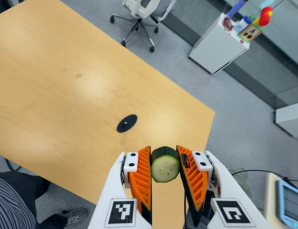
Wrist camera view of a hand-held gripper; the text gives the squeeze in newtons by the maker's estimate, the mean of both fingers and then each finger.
{"total": 8.5, "left": 7.7, "right": 9.4}